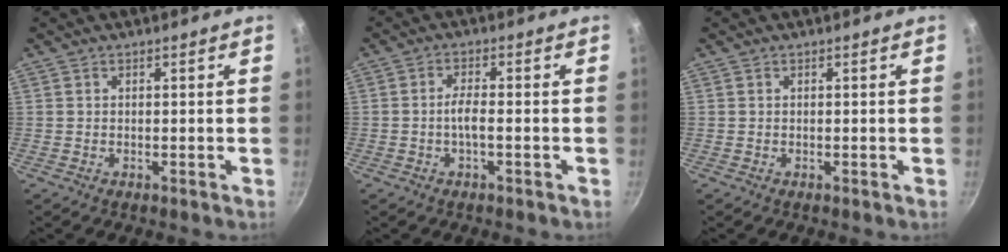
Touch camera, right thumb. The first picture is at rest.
{"total": 3.0, "force": [-0.9, 0.8, 2.8], "torque": [-0.061, 0.015, -0.022]}
{"total": 0.0}